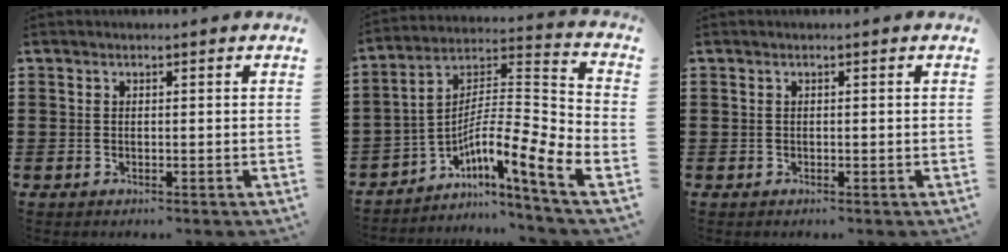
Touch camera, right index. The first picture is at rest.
{"total": 8.6, "force": [-4.7, 0.5, 7.2], "torque": [-0.136, -0.028, -0.100]}
{"total": 0.0}